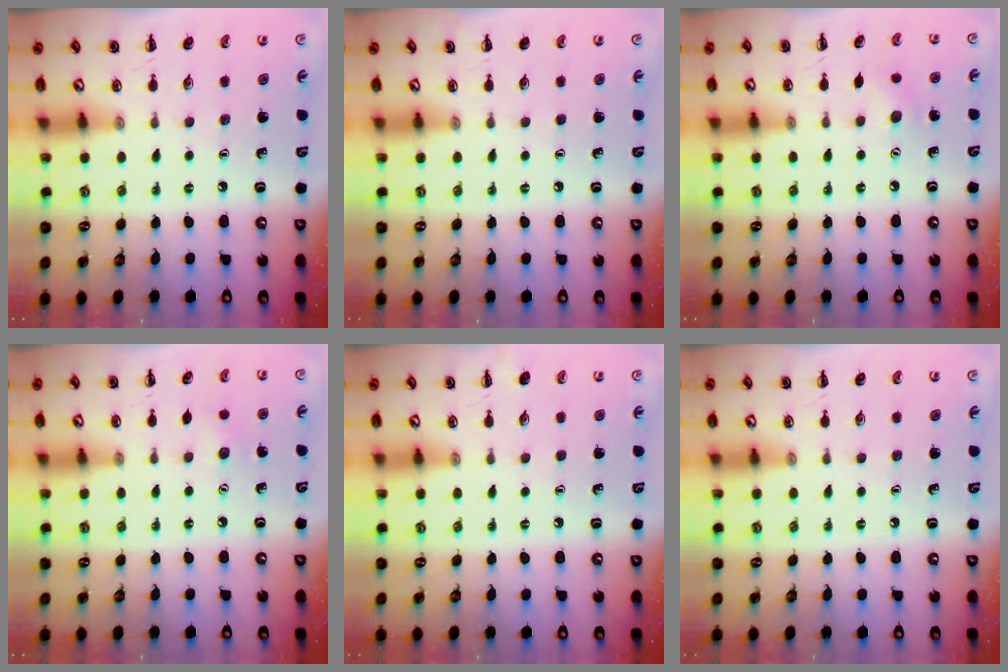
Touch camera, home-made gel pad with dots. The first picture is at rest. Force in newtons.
{"total": 0.0}
{"total": 5.2, "press": 5.0, "slide": 1.2}
{"total": 3.1, "press": 3.0, "slide": 0.8}
{"total": 0.0}
{"total": 0.0}